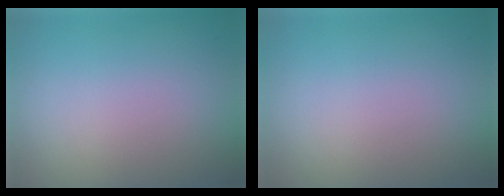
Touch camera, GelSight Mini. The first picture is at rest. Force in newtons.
{"total": 0.0}